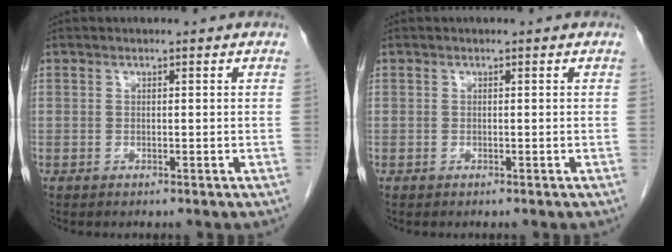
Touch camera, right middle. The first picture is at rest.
{"total": 0.0}